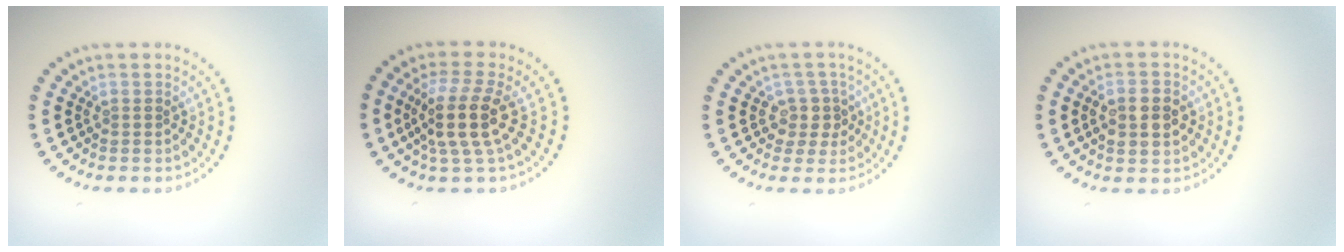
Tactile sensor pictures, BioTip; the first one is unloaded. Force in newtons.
{"total": 4.3, "press": 3.5, "slide": 2.5}
{"total": 2.2, "press": 1.9, "slide": 1.2}
{"total": 3.8, "press": 3.8, "slide": 0.4}